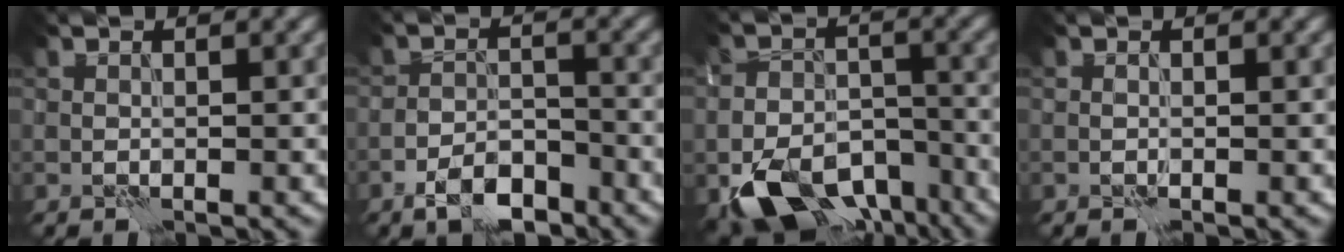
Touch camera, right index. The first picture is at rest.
{"total": 4.4, "force": [-3.3, 1.7, 2.4], "torque": [-0.033, 0.002, -0.061]}
{"total": 11.9, "force": [-7.8, 6.6, 6.1], "torque": [-0.110, -0.034, -0.111]}
{"total": 0.0}